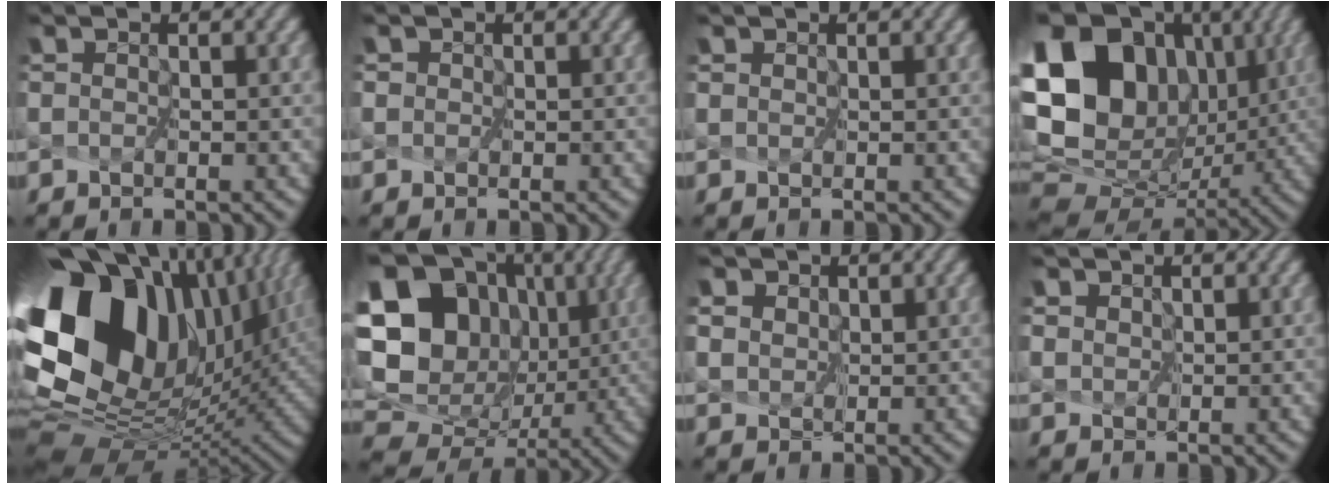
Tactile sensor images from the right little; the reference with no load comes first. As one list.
[{"total": 0.7, "force": [0.0, 0.6, 0.1], "torque": [0.001, 0.006, -0.001]}, {"total": 0.7, "force": [0.4, 0.5, 0.3], "torque": [-0.003, 0.003, 0.003]}, {"total": 19.5, "force": [5.5, 15.1, 11.1], "torque": [-0.249, 0.027, 0.113]}, {"total": 18.1, "force": [5.6, 11.7, 12.6], "torque": [-0.275, 0.007, 0.117]}, {"total": 21.1, "force": [5.8, 17.6, 10.2], "torque": [-0.234, 0.026, 0.100]}, {"total": 5.7, "force": [3.1, 4.1, 2.5], "torque": [-0.064, 0.021, 0.033]}, {"total": 3.8, "force": [1.8, 2.7, 1.8], "torque": [-0.040, 0.024, 0.009]}]